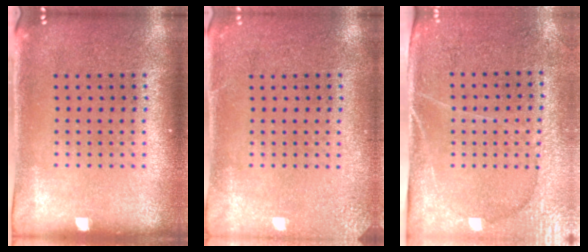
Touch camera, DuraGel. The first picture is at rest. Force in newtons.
{"total": 2.4, "press": 2.4, "slide": 0.3}
{"total": 2.9, "press": 2.7, "slide": 1.2}